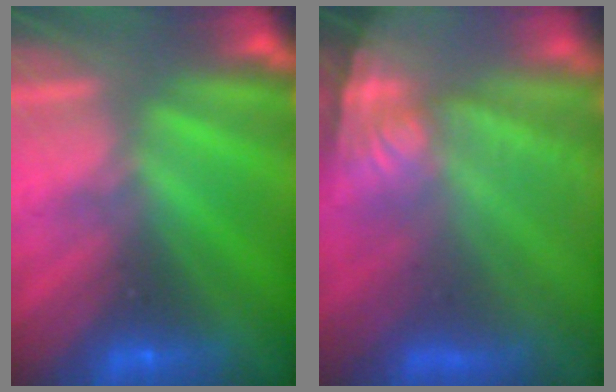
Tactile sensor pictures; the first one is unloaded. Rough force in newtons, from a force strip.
{"total": 7.6}